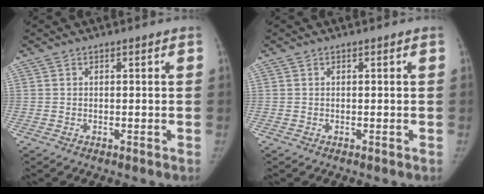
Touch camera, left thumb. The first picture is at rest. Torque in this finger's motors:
{"motor_torque": [0.00, 0.00, 0.08, -0.08, 0.00]}